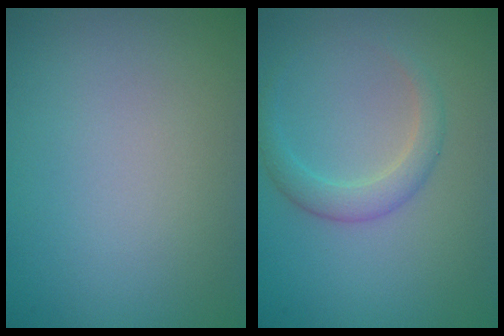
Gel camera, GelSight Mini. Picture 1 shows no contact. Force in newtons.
{"total": 2.3, "press": 2.3, "slide": 0.0}